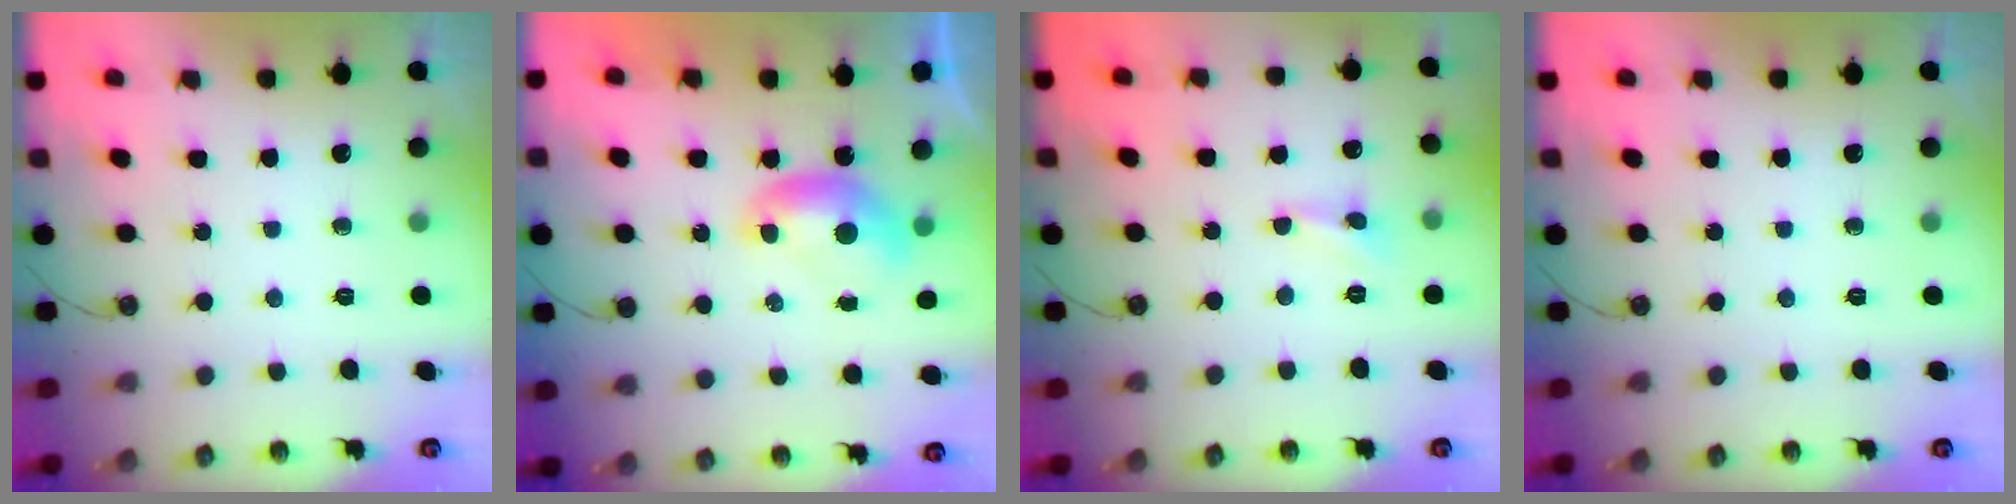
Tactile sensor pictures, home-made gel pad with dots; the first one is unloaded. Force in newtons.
{"total": 0.0}
{"total": 1.1, "press": 1.0, "slide": 0.4}
{"total": 0.0}